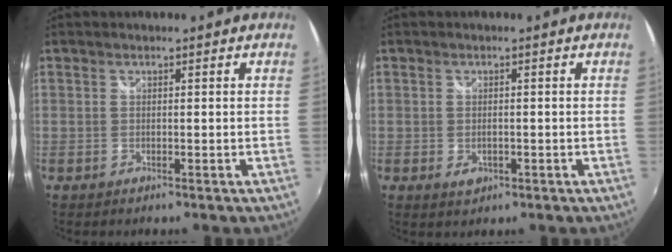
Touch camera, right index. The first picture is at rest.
{"total": 2.4, "force": [-0.7, 1.7, 1.6], "torque": [-0.028, -0.004, -0.009]}